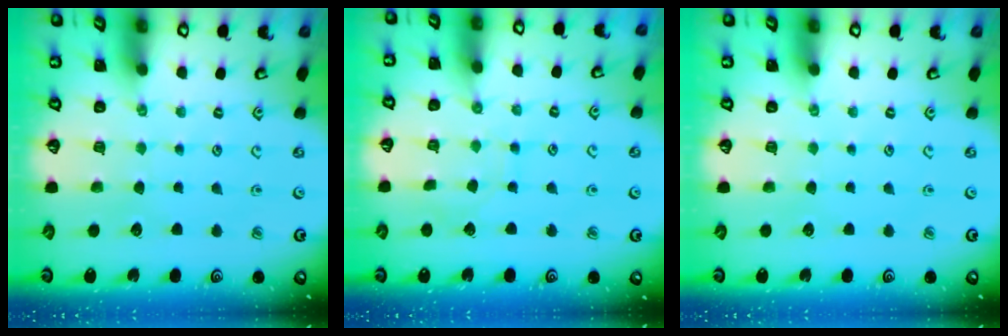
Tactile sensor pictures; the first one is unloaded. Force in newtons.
{"total": 5.2, "press": 5.2, "slide": 0.5}
{"total": 0.0}